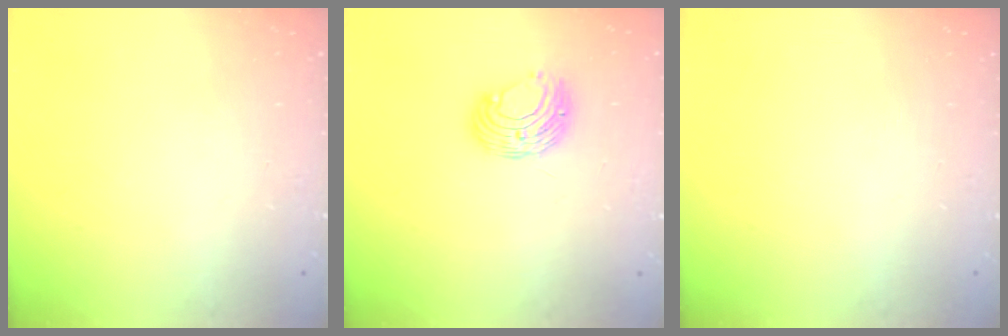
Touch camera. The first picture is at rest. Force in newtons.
{"total": 8.5, "press": 8.5, "slide": 0.6}
{"total": 0.0}